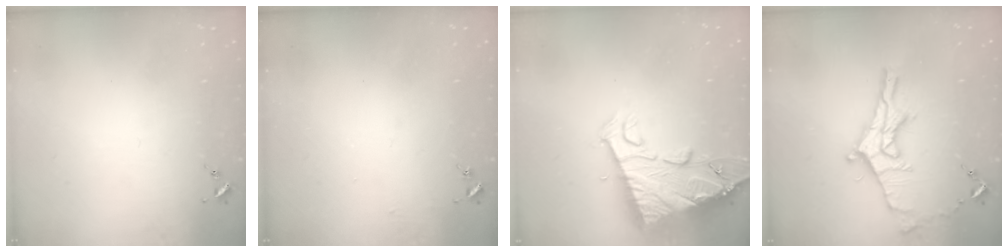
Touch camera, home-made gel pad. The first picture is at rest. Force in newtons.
{"total": 2.5, "press": 2.5, "slide": 0.2}
{"total": 15.0, "press": 14.9, "slide": 1.4}
{"total": 13.4, "press": 13.4, "slide": 0.6}